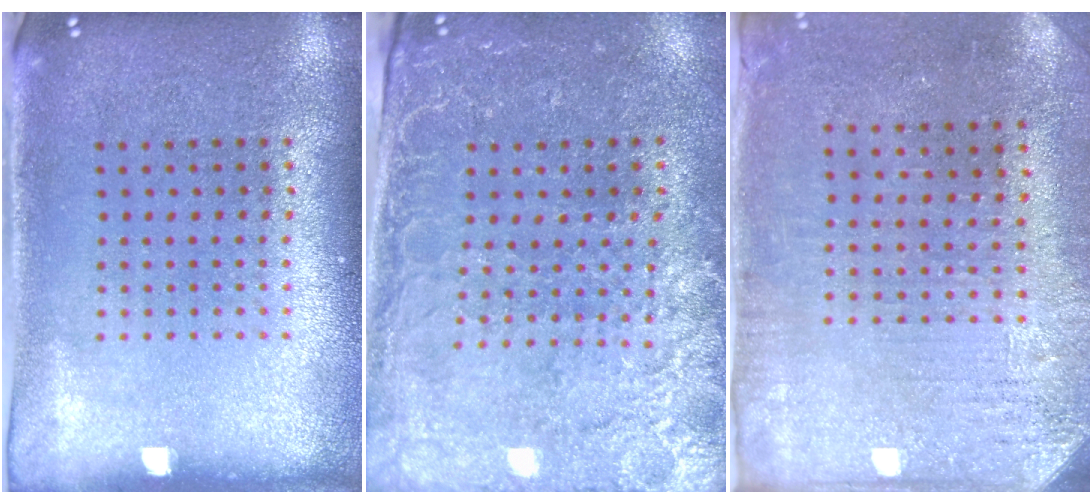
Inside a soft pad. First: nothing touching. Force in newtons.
{"total": 3.1, "press": 2.9, "slide": 1.1}
{"total": 3.1, "press": 2.6, "slide": 1.7}